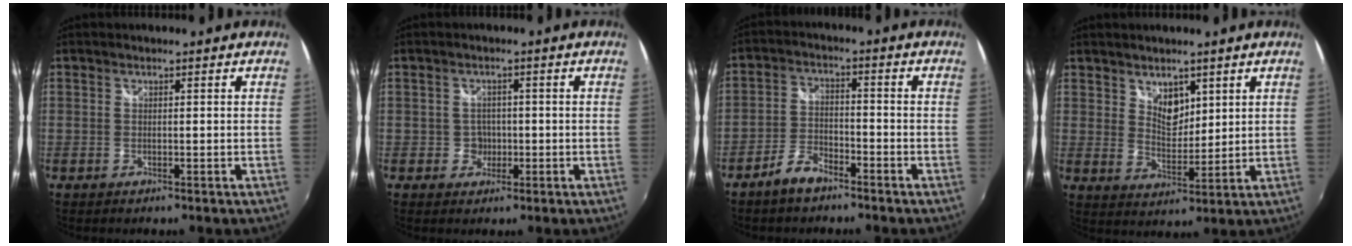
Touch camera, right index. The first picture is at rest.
{"total": 2.7, "force": [-0.8, 2.6, 0.2], "torque": [-0.003, 0.005, -0.012]}
{"total": 5.6, "force": [-4.3, 2.2, 2.7], "torque": [-0.069, 0.006, -0.082]}
{"total": 5.3, "force": [3.3, 3.2, 2.6], "torque": [-0.032, -0.001, 0.060]}